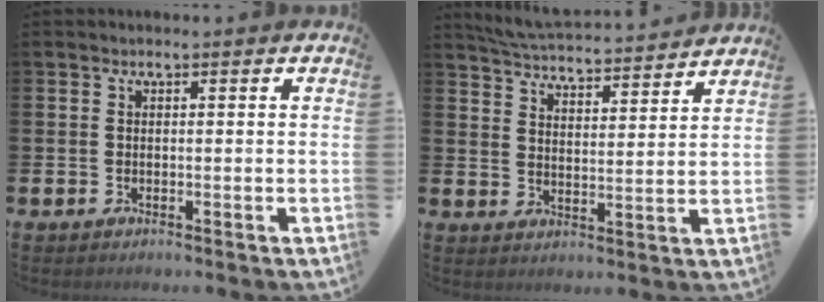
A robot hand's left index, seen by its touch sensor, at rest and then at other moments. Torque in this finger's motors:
{"motor_torque": [-0.24, -0.31, 0.37, 0.11]}